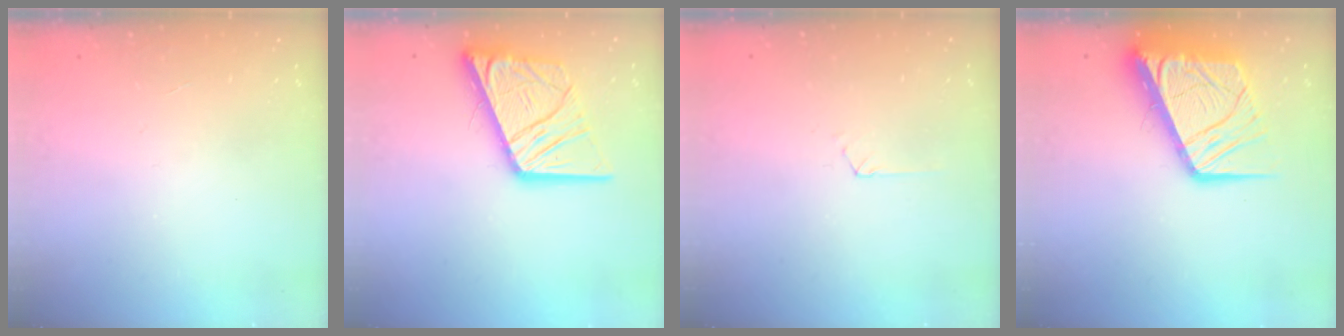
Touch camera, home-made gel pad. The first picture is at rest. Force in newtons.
{"total": 17.7, "press": 17.6, "slide": 2.1}
{"total": 1.5, "press": 1.4, "slide": 0.2}
{"total": 15.8, "press": 15.7, "slide": 1.8}